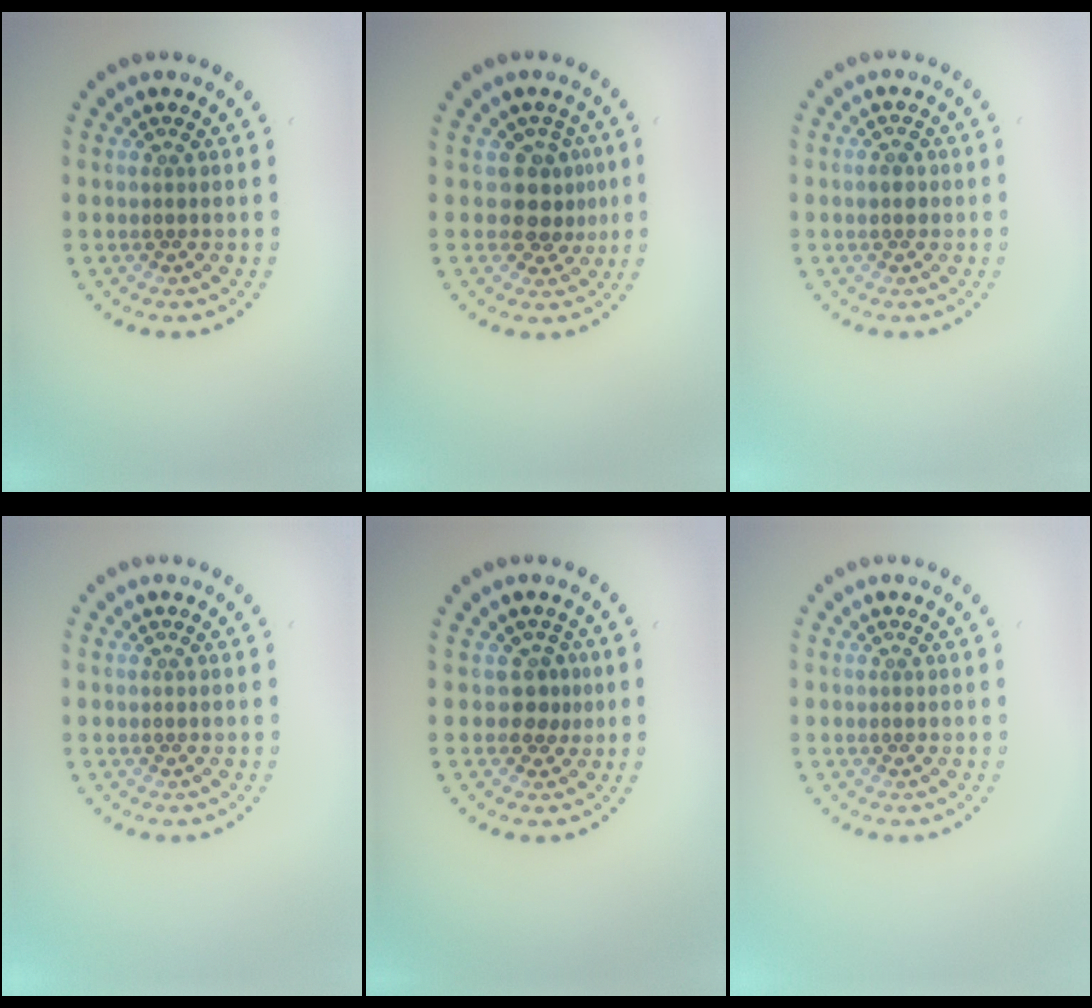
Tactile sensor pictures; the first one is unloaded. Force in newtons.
{"total": 2.8, "press": 2.1, "slide": 1.9}
{"total": 1.0, "press": 1.0, "slide": 0.2}
{"total": 0.0}
{"total": 1.9, "press": 1.4, "slide": 1.2}
{"total": 0.0}